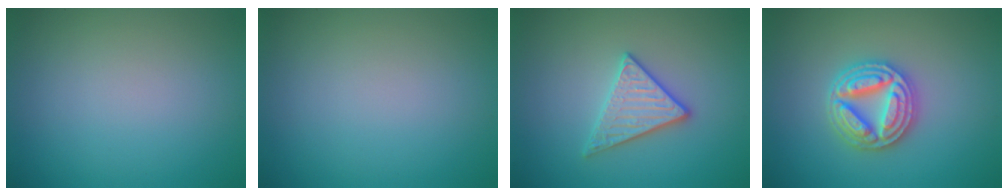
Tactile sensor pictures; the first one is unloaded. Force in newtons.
{"total": 0.0}
{"total": 2.9, "press": 2.8, "slide": 0.7}
{"total": 5.0, "press": 4.9, "slide": 0.9}